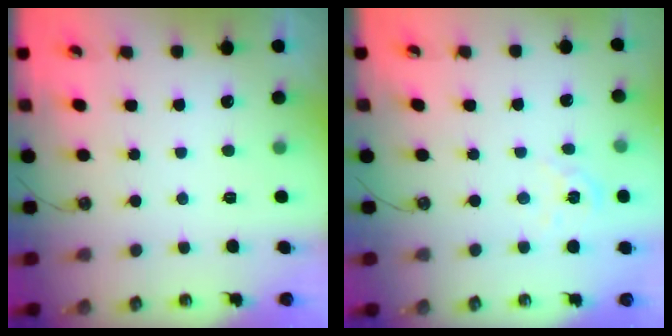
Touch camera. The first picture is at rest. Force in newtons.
{"total": 2.7, "press": 2.7, "slide": 0.3}